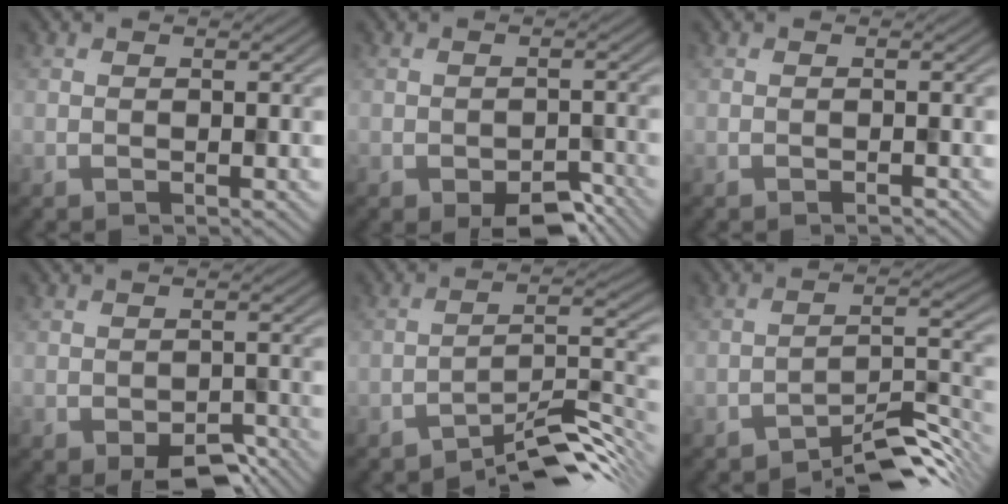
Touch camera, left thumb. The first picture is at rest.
{"total": 4.6, "force": [-3.0, 2.0, 2.8], "torque": [-0.039, -0.004, -0.040]}
{"total": 0.5, "force": [-0.5, 0.1, 0.3], "torque": [-0.001, 0.002, -0.007]}
{"total": 4.6, "force": [-3.2, 2.0, 2.7], "torque": [-0.037, -0.006, -0.042]}
{"total": 7.9, "force": [-6.3, 1.5, 4.5], "torque": [-0.065, 0.011, -0.112]}
{"total": 6.8, "force": [-5.5, 1.4, 3.7], "torque": [-0.052, 0.008, -0.093]}